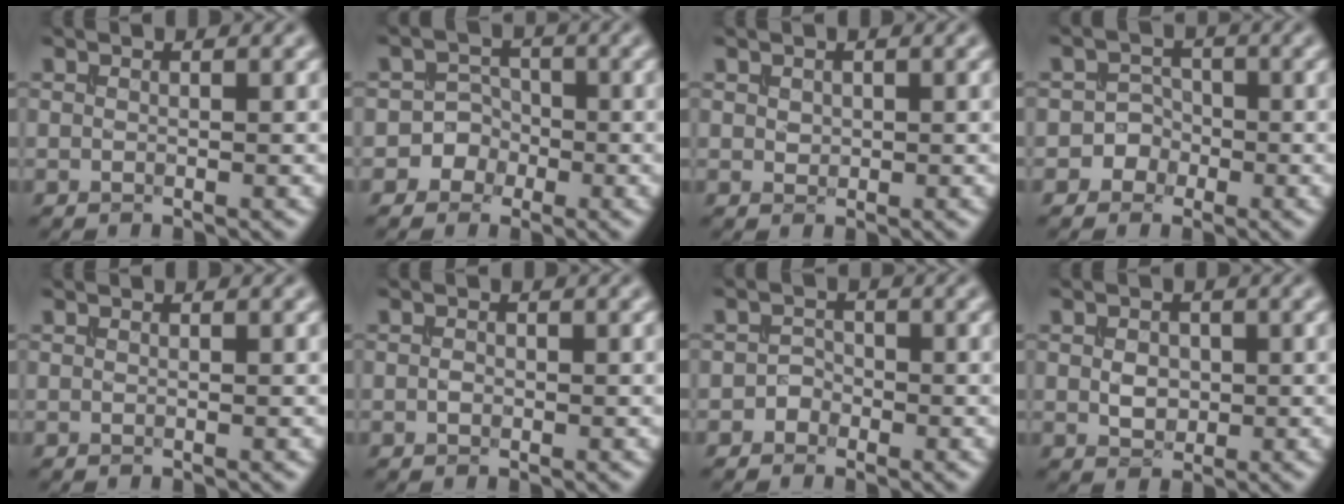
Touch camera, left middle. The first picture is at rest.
{"total": 3.8, "force": [-1.7, 3.4, 0.2], "torque": [0.033, 0.010, -0.048]}
{"total": 0.7, "force": [0.2, 0.6, 0.3], "torque": [-0.008, -0.002, 0.006]}
{"total": 2.9, "force": [-1.3, 2.6, 0.1], "torque": [0.034, 0.010, -0.037]}
{"total": 0.0}
{"total": 0.7, "force": [-0.3, 0.5, 0.4], "torque": [-0.010, -0.001, -0.008]}
{"total": 1.3, "force": [-0.8, 1.0, 0.1], "torque": [0.003, 0.007, -0.015]}
{"total": 2.1, "force": [-0.1, 1.7, 1.3], "torque": [-0.029, 0.000, -0.004]}